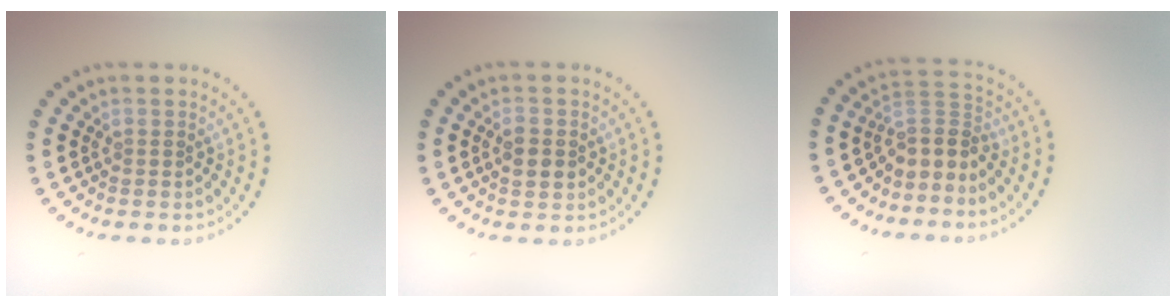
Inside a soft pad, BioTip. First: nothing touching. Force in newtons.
{"total": 2.5, "press": 2.5, "slide": 0.2}
{"total": 3.1, "press": 2.4, "slide": 2.0}